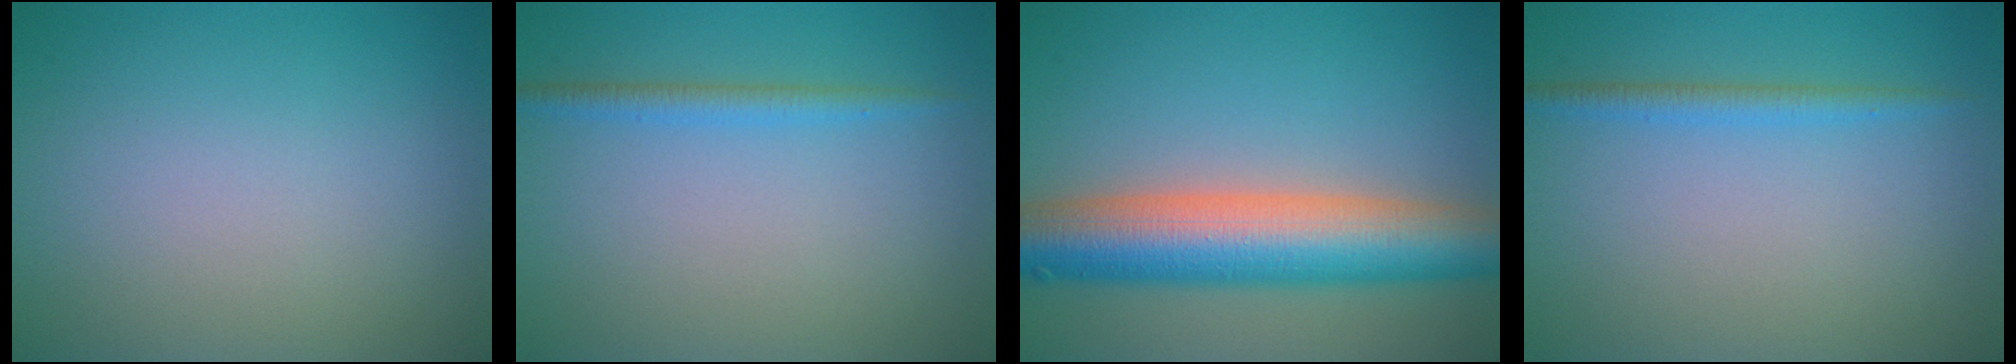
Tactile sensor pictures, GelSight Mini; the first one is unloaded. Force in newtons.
{"total": 1.6, "press": 1.6, "slide": 0.0}
{"total": 10.2, "press": 10.2, "slide": 0.6}
{"total": 1.6, "press": 1.6, "slide": 0.0}